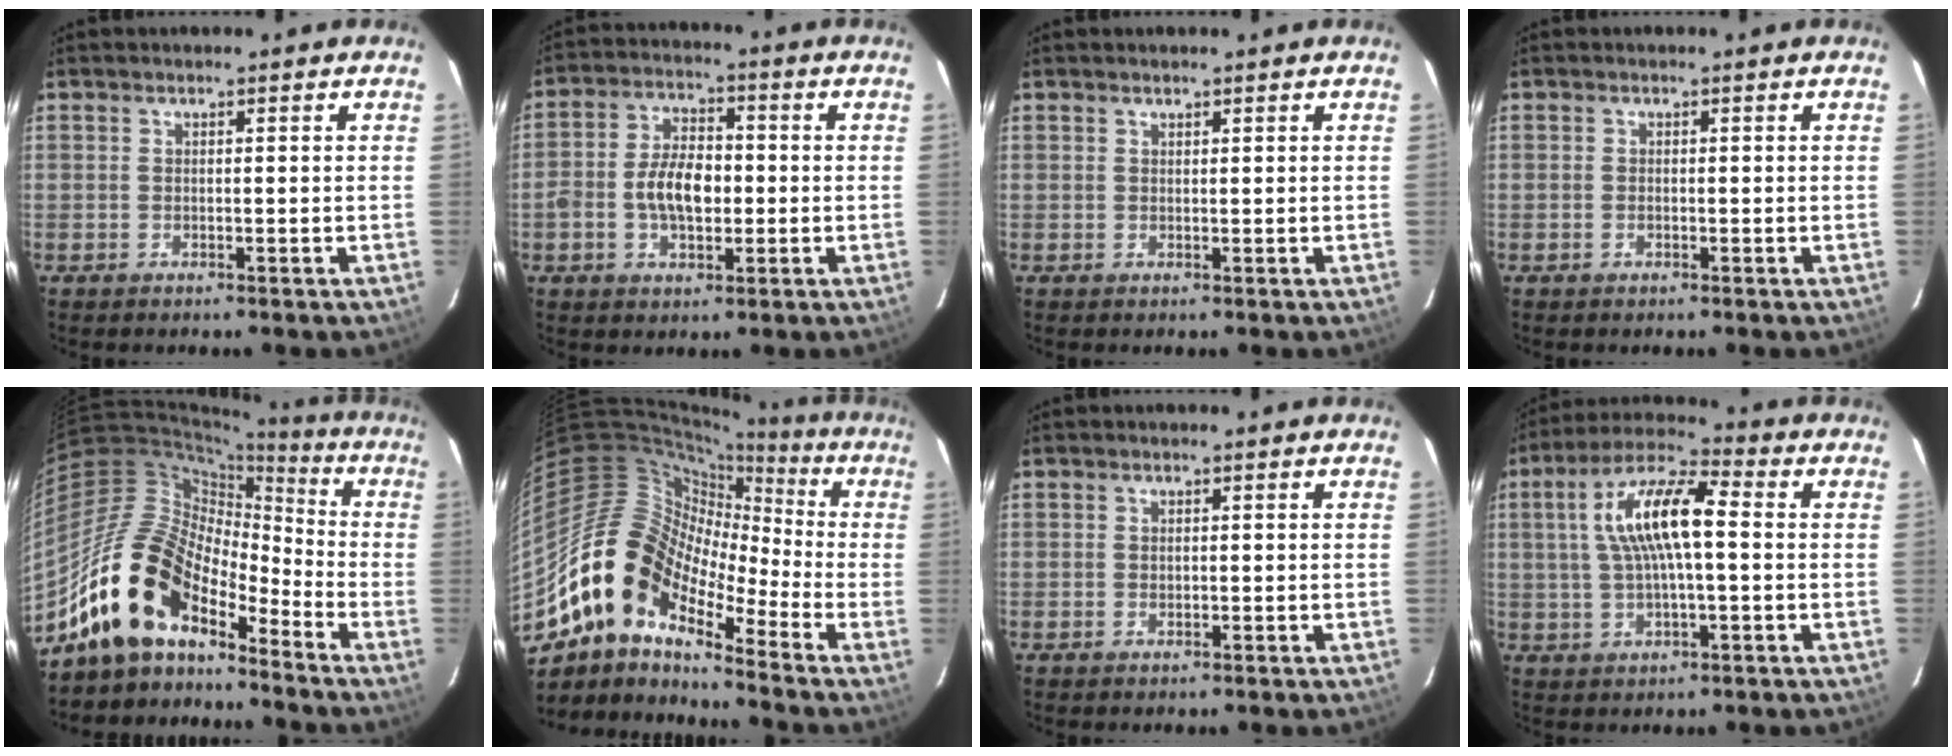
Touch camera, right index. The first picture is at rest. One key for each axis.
{"total": 8.6, "fx": -1.3, "fy": 5.0, "fz": 6.9, "tx": -0.137, "ty": 0.014, "tz": -0.022}
{"total": 0.5, "fx": 0.5, "fy": 0.2, "fz": 0.1, "tx": -0.001, "ty": 0.002, "tz": 0.010}
{"total": 0.5, "fx": -0.2, "fy": 0.3, "fz": 0.4, "tx": -0.006, "ty": 0.000, "tz": -0.004}
{"total": 16.3, "fx": -12.6, "fy": 6.8, "fz": 7.9, "tx": -0.142, "ty": 0.012, "tz": -0.247}
{"total": 16.1, "fx": -10.1, "fy": 7.6, "fz": 9.9, "tx": -0.164, "ty": 0.000, "tz": -0.210}
{"total": 0.7, "fx": 0.0, "fy": 0.6, "fz": 0.4, "tx": -0.006, "ty": 0.000, "tz": 0.001}
{"total": 12.6, "fx": 1.4, "fy": 3.7, "fz": 12.0, "tx": -0.225, "ty": 0.022, "tz": 0.022}